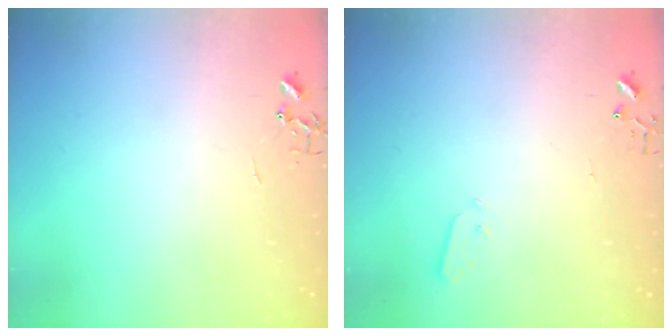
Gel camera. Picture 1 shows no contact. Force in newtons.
{"total": 2.2, "press": 2.2, "slide": 0.4}